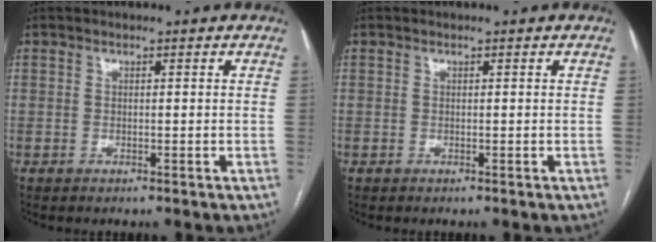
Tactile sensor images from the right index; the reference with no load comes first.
{"total": 0.0}